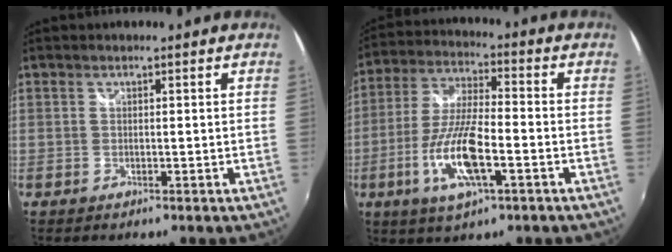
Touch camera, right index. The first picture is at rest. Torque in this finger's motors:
{"motor_torque": [1.80, -0.34, 0.93, 0.14]}